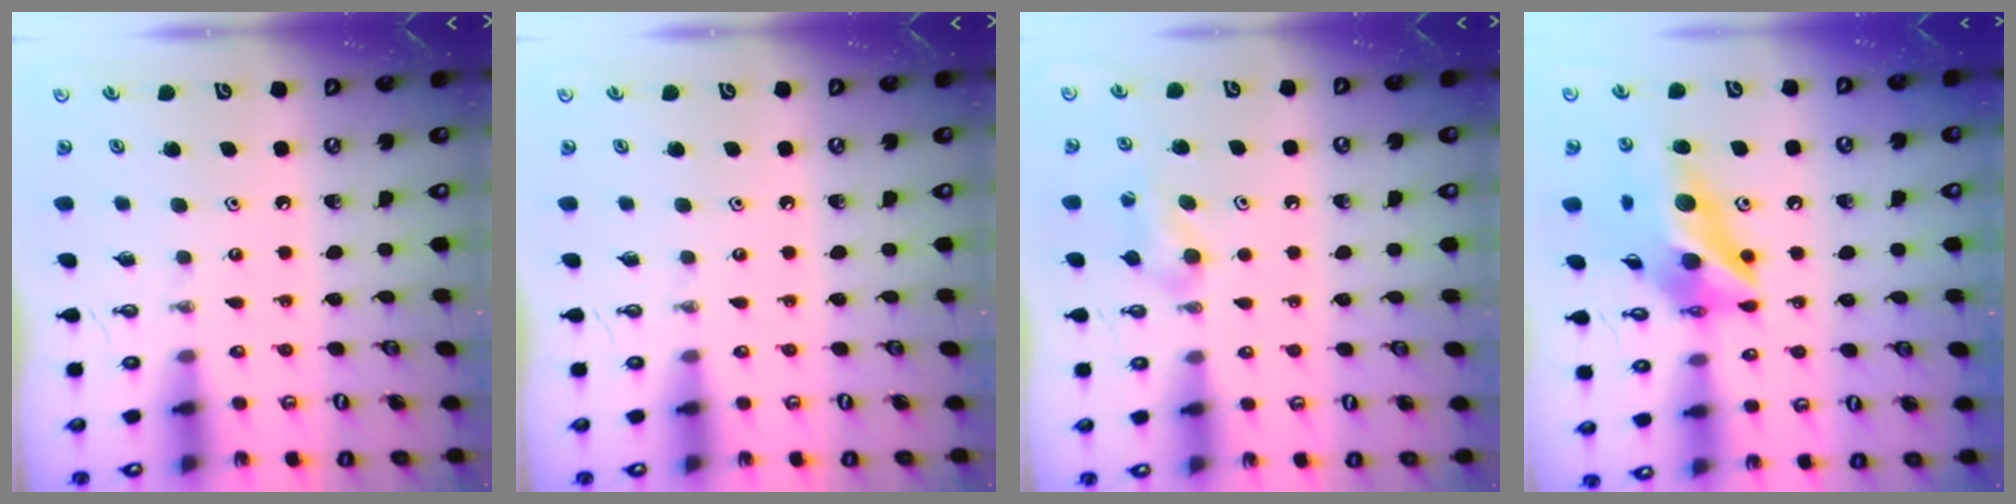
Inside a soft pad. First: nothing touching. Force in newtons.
{"total": 0.0}
{"total": 9.6, "press": 5.8, "slide": 7.6}
{"total": 14.8, "press": 14.7, "slide": 1.3}